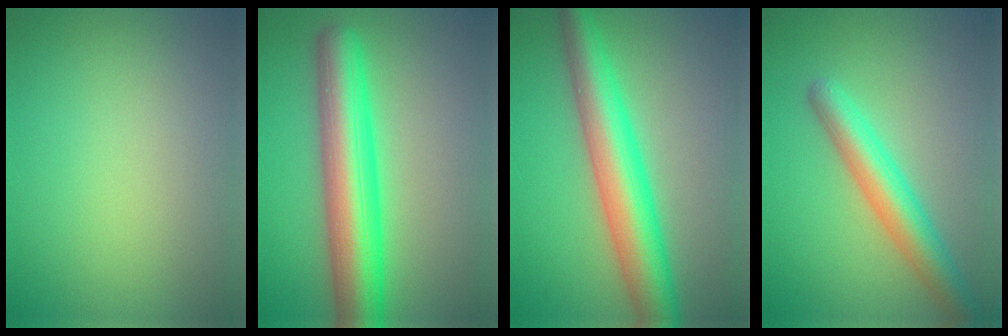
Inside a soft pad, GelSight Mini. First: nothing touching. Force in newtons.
{"total": 8.9, "press": 8.9, "slide": 0.2}
{"total": 7.5, "press": 7.5, "slide": 0.1}
{"total": 4.8, "press": 4.8, "slide": 0.1}